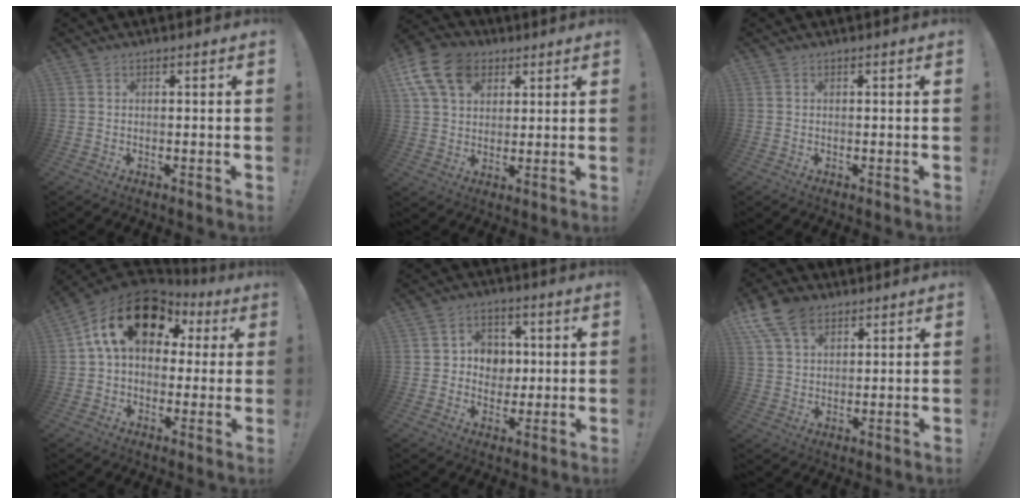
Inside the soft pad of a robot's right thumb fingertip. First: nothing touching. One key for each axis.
{"total": 15.0, "fx": 6.7, "fy": 10.5, "fz": 8.3, "tx": -0.149, "ty": -0.031, "tz": 0.129}
{"total": 0.0}
{"total": 19.6, "fx": 6.8, "fy": 12.3, "fz": 13.6, "tx": -0.222, "ty": -0.009, "tz": 0.121}
{"total": 7.6, "fx": 1.2, "fy": 7.4, "fz": 1.5, "tx": -0.015, "ty": -0.012, "tz": 0.026}
{"total": 11.0, "fx": 6.6, "fy": 6.8, "fz": 5.6, "tx": -0.101, "ty": -0.021, "tz": 0.130}